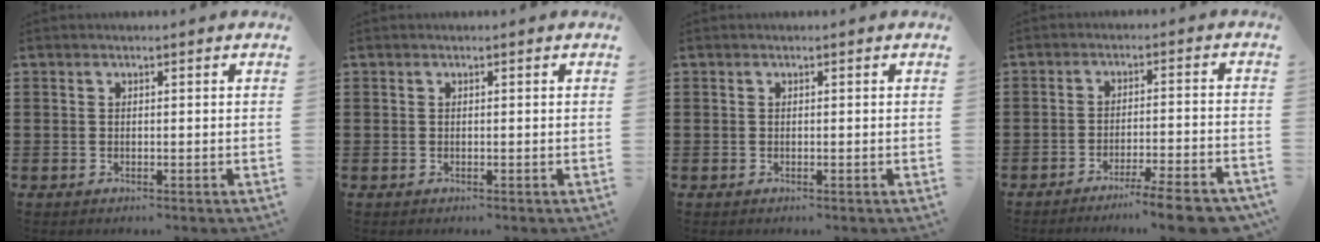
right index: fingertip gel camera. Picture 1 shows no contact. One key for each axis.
{"total": 0.0}
{"total": 0.0}
{"total": 6.4, "fx": -5.2, "fy": -0.3, "fz": 3.6, "tx": -0.053, "ty": -0.009, "tz": -0.095}